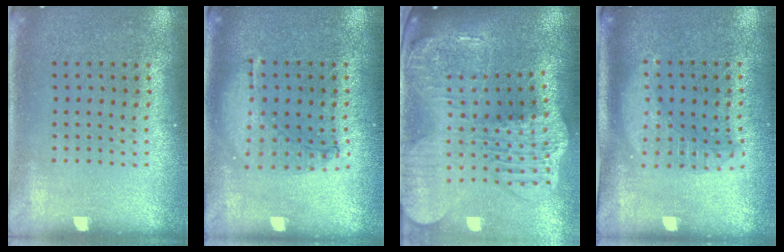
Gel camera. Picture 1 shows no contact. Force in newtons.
{"total": 0.9, "press": 0.9, "slide": 0.2}
{"total": 4.4, "press": 3.3, "slide": 2.9}
{"total": 1.7, "press": 1.5, "slide": 0.9}